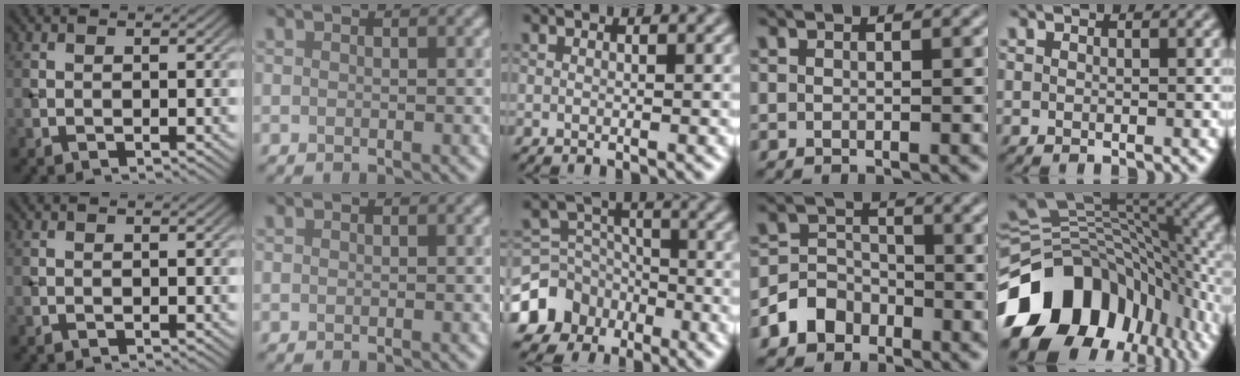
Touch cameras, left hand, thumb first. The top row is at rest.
{"middle": {"total": 10.7, "force": [-6.1, 8.4, 2.2], "torque": [-0.044, -0.030, -0.126]}, "ring": {"total": 3.7, "force": [-2.2, 2.7, 1.0], "torque": [-0.015, 0.004, -0.046]}, "little": {"total": 15.5, "force": [-6.8, 10.6, 8.9], "torque": [-0.172, 0.009, -0.120]}}